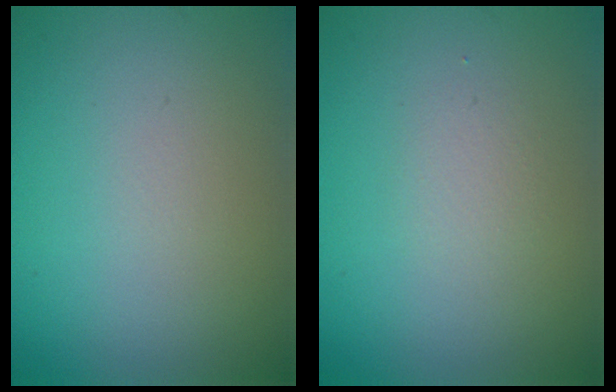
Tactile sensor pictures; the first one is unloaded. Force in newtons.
{"total": 1.1, "press": 1.1, "slide": 0.0}